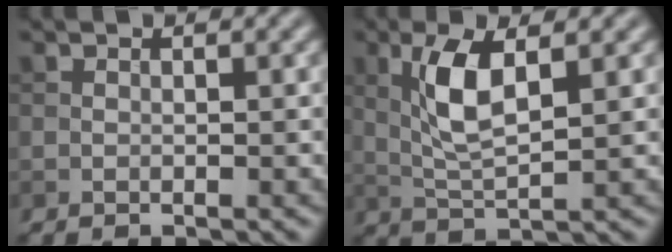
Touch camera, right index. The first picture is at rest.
{"total": 5.1, "force": [1.3, 1.6, 4.7], "torque": [-0.102, 0.004, 0.028]}